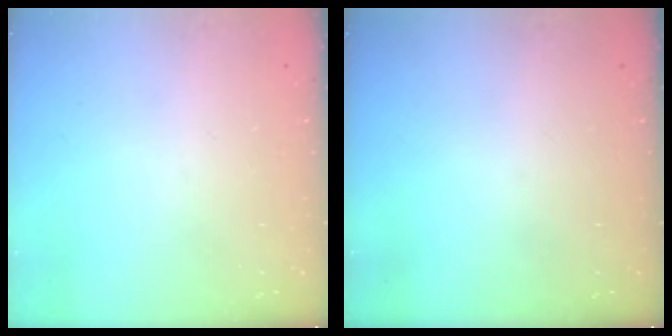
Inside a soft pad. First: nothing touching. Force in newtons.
{"total": 0.0}